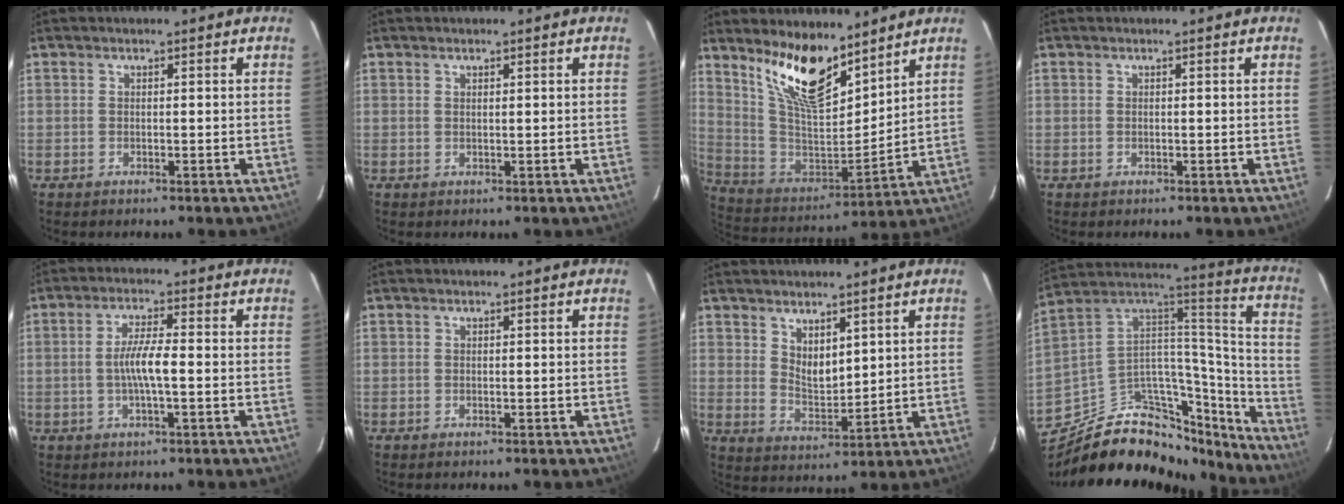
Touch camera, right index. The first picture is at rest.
{"total": 0.5, "force": [0.5, 0.1, 0.2], "torque": [-0.004, 0.000, 0.010]}
{"total": 16.3, "force": [11.6, 5.9, 9.8], "torque": [-0.191, -0.010, 0.229]}
{"total": 0.0}
{"total": 5.2, "force": [-0.8, 0.5, 5.1], "torque": [-0.096, 0.001, -0.014]}
{"total": 0.0}
{"total": 5.8, "force": [4.0, 2.8, 3.3], "torque": [-0.049, -0.006, 0.077]}
{"total": 27.7, "force": [-21.6, 13.2, 11.4], "torque": [-0.171, 0.077, -0.318]}